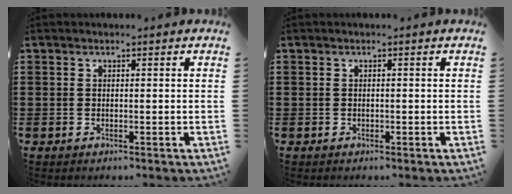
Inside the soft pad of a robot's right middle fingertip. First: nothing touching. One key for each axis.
{"total": 0.0}